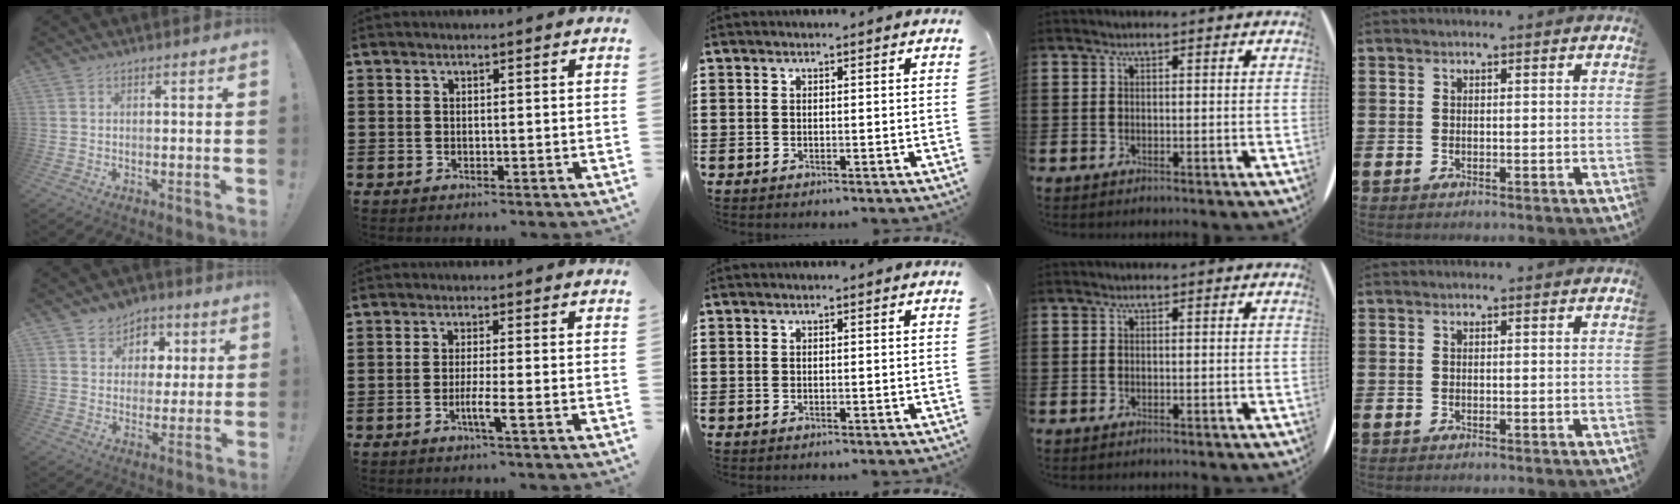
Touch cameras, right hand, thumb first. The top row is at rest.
{"thumb": {"total": 7.4, "force": [2.4, 7.0, 1.0], "torque": [-0.006, -0.018, 0.050]}, "index": {"total": 3.3, "force": [-1.4, 0.0, 3.0], "torque": [-0.053, -0.008, -0.026]}}